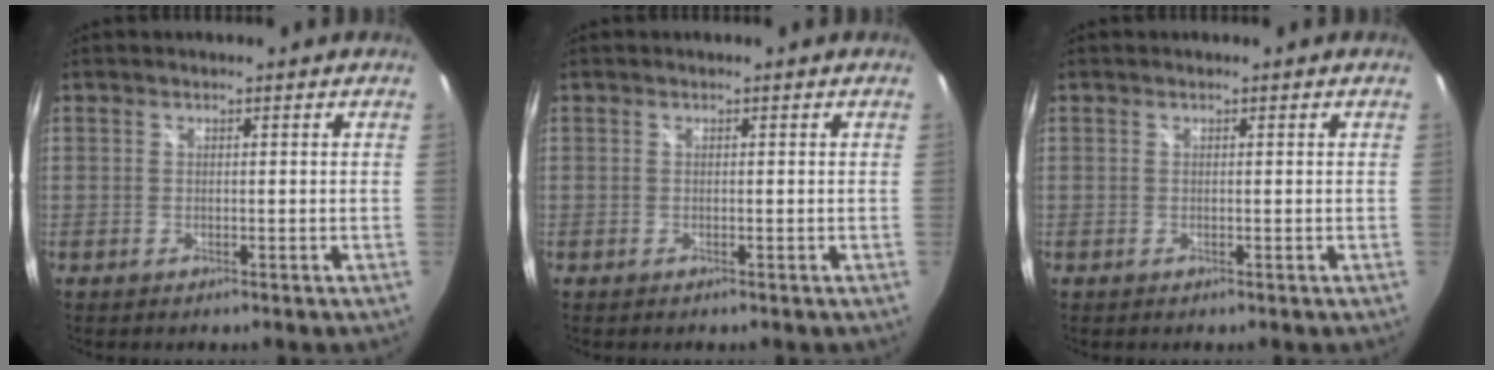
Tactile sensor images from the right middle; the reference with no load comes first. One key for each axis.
{"total": 0.0}
{"total": 0.0}